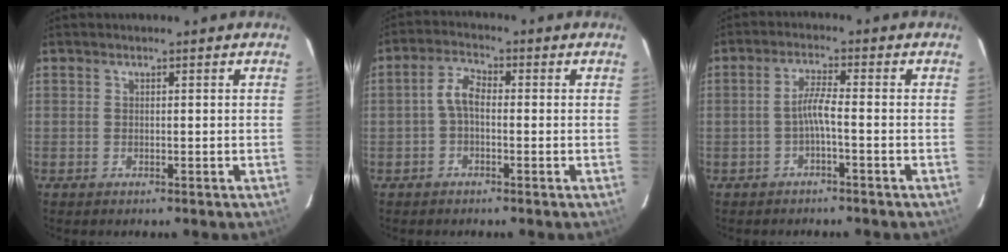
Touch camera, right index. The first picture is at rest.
{"total": 3.7, "force": [-0.7, 1.9, 3.1], "torque": [-0.066, 0.015, -0.016]}
{"total": 3.1, "force": [-1.5, -0.1, 2.8], "torque": [-0.060, 0.006, -0.028]}